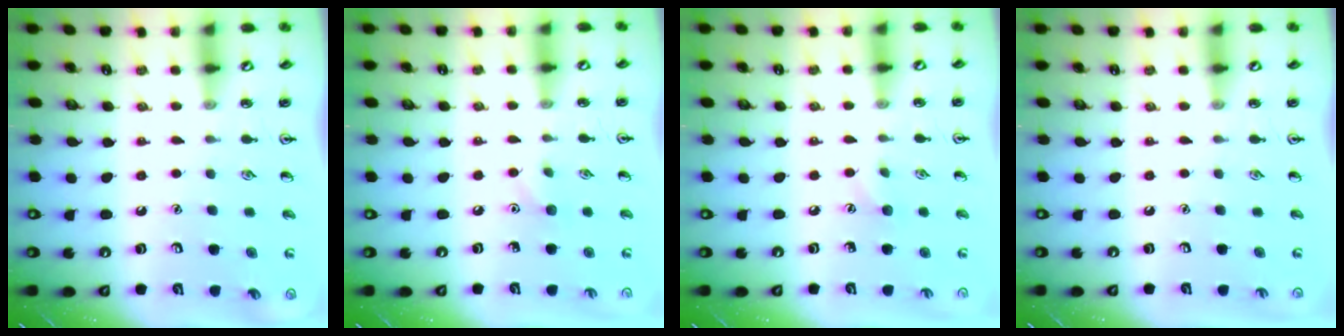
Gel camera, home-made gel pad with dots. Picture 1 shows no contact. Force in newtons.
{"total": 5.1, "press": 4.8, "slide": 1.6}
{"total": 5.2, "press": 4.9, "slide": 1.6}
{"total": 0.0}